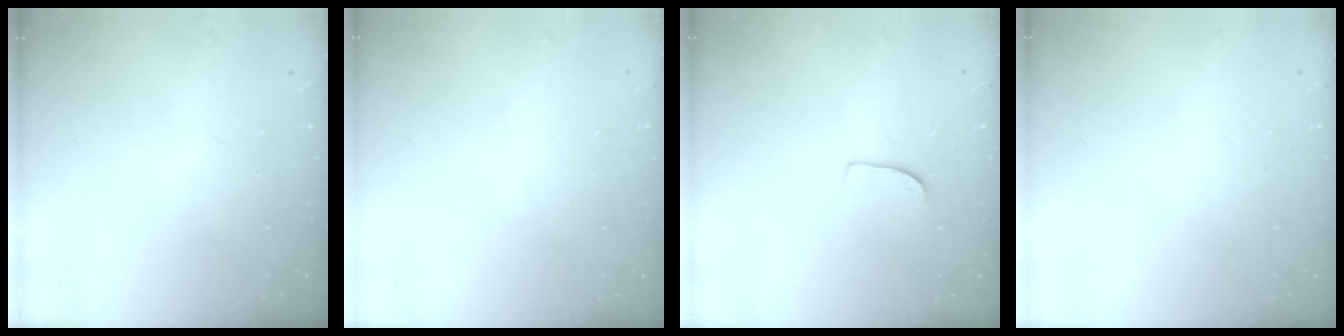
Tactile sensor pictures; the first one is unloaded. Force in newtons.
{"total": 0.0}
{"total": 5.1, "press": 5.1, "slide": 0.4}
{"total": 0.0}